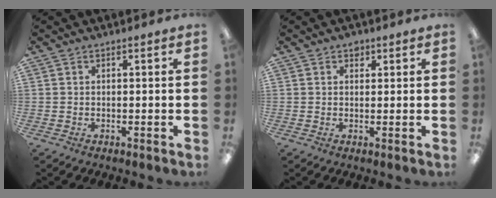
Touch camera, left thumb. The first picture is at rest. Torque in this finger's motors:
{"motor_torque": [0.15, 0.00, 0.52, 0.03, 0.00]}